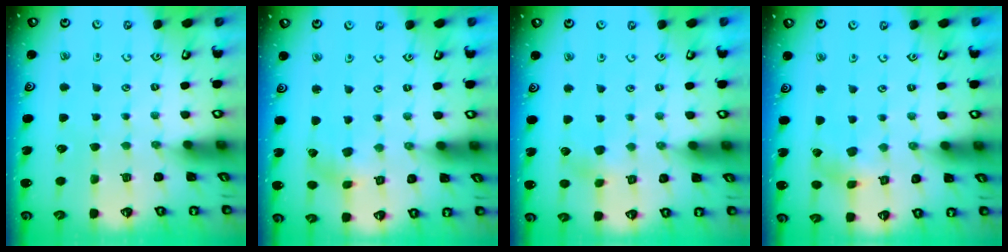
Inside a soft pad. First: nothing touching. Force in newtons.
{"total": 2.0, "press": 2.0, "slide": 0.2}
{"total": 3.4, "press": 3.3, "slide": 0.4}
{"total": 1.8, "press": 1.8, "slide": 0.2}